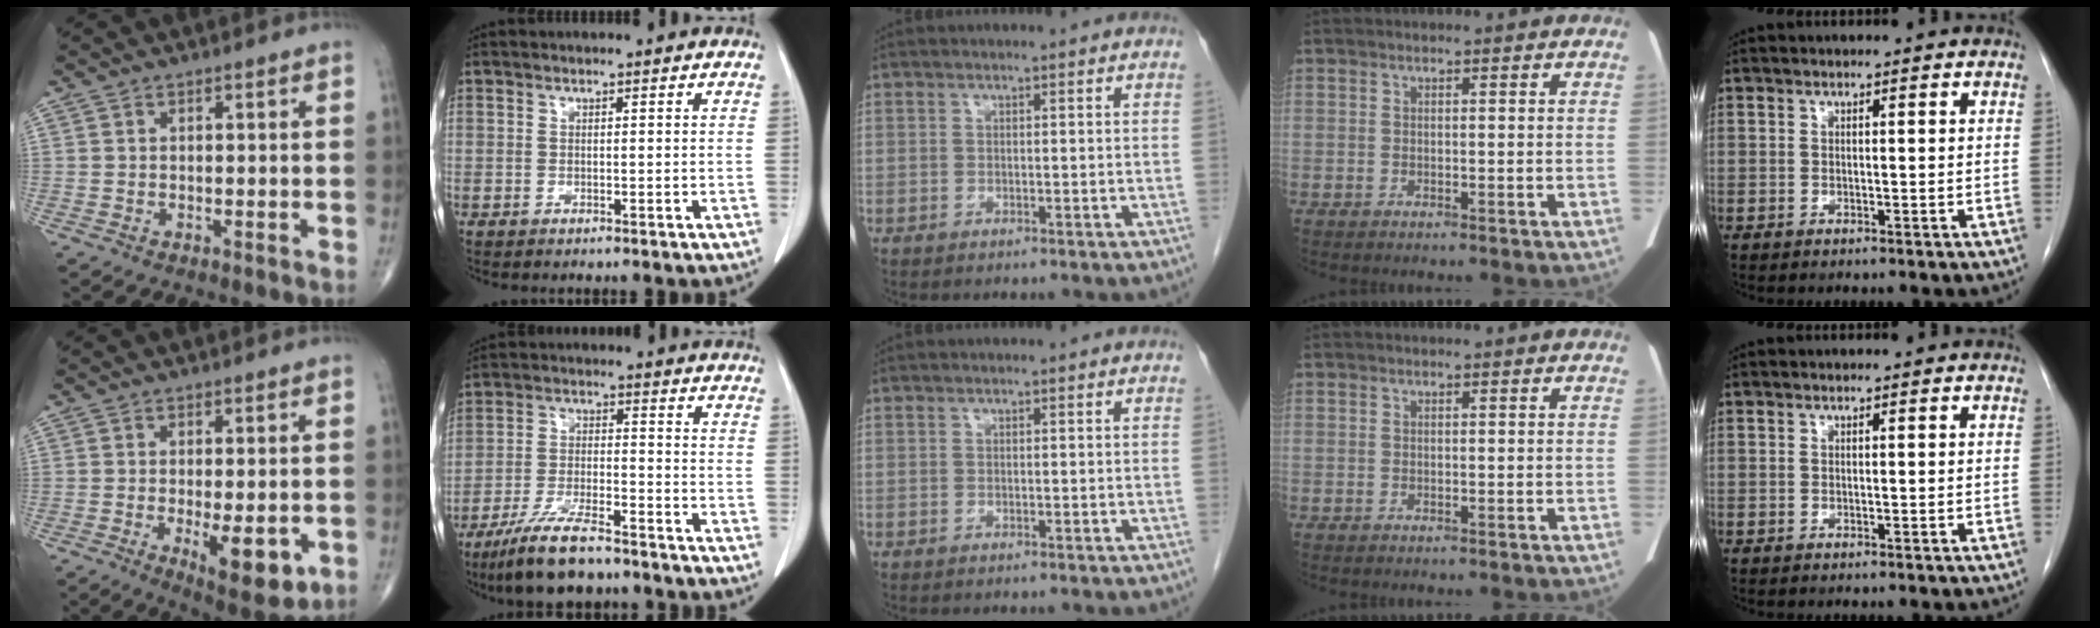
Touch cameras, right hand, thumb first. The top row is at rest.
{"thumb": {"total": 10.4, "force": [-2.9, 4.0, 9.1], "torque": [-0.117, -0.017, -0.035]}, "index": {"total": 10.7, "force": [-8.6, 1.9, 6.1], "torque": [-0.115, -0.025, -0.153]}}